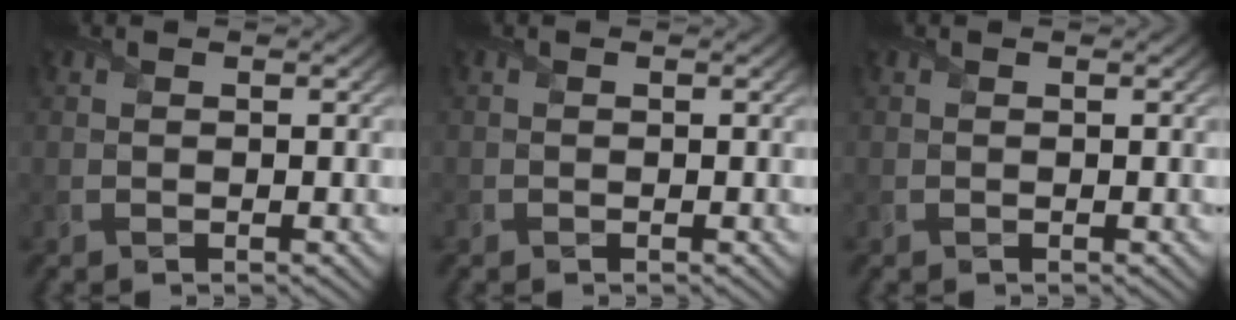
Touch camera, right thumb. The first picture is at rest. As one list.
[{"total": 0.0}, {"total": 0.0}]